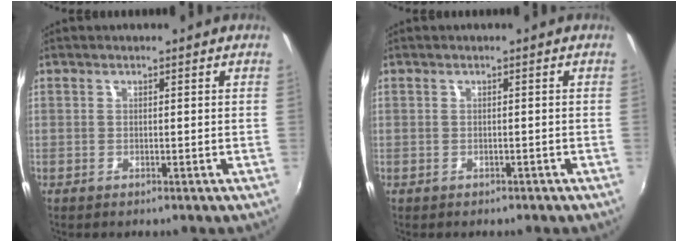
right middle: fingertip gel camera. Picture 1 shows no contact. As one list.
[{"total": 0.6, "force": [-0.6, 0.2, 0.0], "torque": [-0.001, -0.001, -0.006]}]